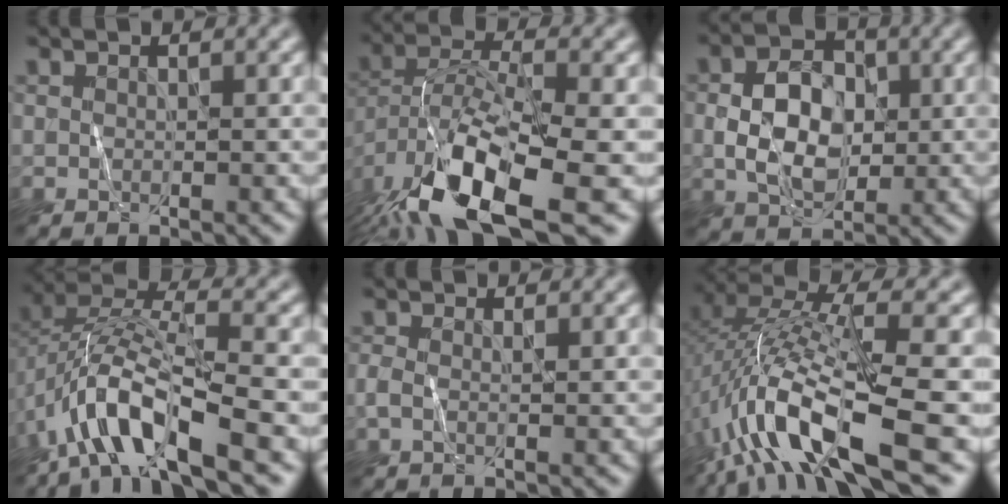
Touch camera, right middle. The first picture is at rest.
{"total": 12.6, "force": [-7.6, 4.1, 9.2], "torque": [-0.179, -0.014, -0.140]}
{"total": 5.0, "force": [-0.2, 3.5, 3.5], "torque": [-0.071, 0.001, -0.003]}
{"total": 8.9, "force": [-4.8, 2.7, 7.0], "torque": [-0.138, 0.011, -0.095]}
{"total": 0.6, "force": [-0.3, 0.2, 0.5], "torque": [-0.021, 0.000, -0.007]}
{"total": 12.0, "force": [-4.9, 3.1, 10.5], "torque": [-0.226, 0.010, -0.084]}